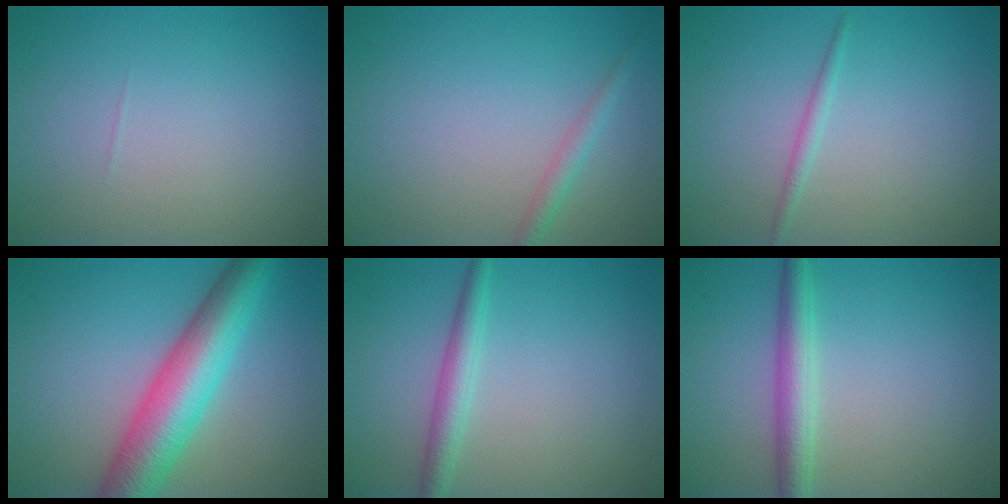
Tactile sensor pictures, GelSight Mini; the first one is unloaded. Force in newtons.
{"total": 1.5, "press": 1.5, "slide": 0.1}
{"total": 1.0, "press": 1.0, "slide": 0.0}
{"total": 8.6, "press": 8.6, "slide": 0.2}
{"total": 2.4, "press": 2.4, "slide": 0.1}
{"total": 3.3, "press": 3.3, "slide": 0.1}